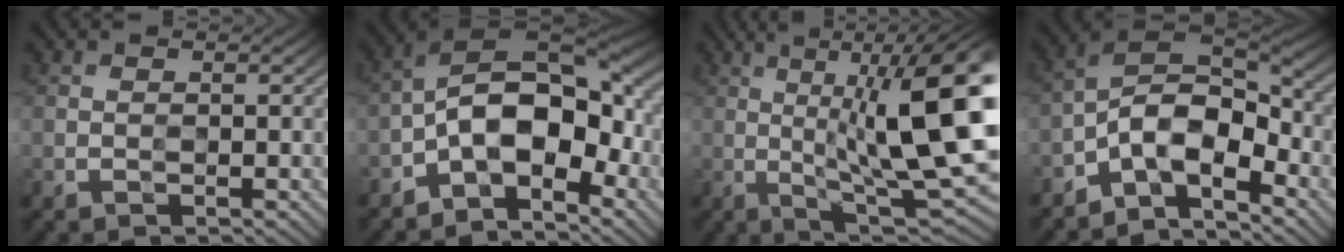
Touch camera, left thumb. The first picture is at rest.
{"total": 12.6, "force": [-3.9, 7.0, 9.8], "torque": [-0.160, 0.012, -0.079]}
{"total": 16.8, "force": [1.6, 4.8, 16.0], "torque": [-0.221, 0.028, 0.028]}
{"total": 9.2, "force": [-5.3, 4.3, 6.3], "torque": [-0.109, 0.009, -0.113]}